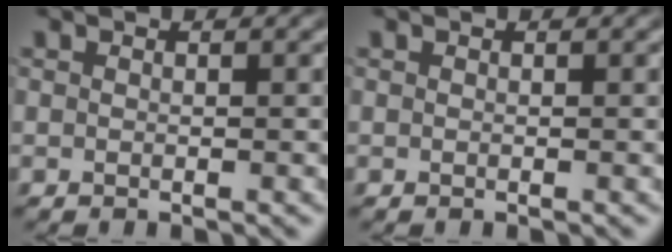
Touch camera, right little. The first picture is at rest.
{"total": 0.0}